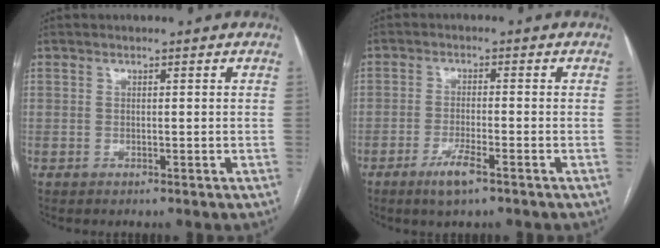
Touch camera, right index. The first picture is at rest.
{"total": 4.4, "force": [-2.8, 0.5, 3.4], "torque": [-0.068, -0.006, -0.051]}